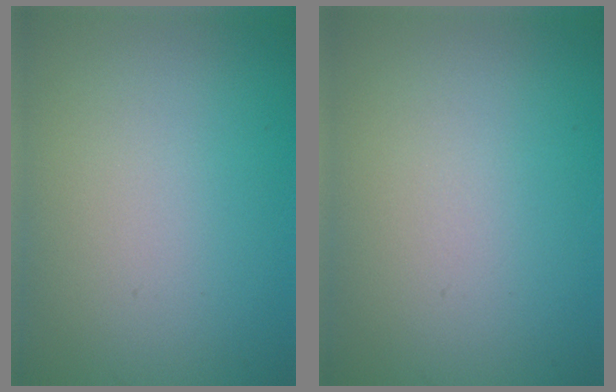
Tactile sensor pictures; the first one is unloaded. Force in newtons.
{"total": 0.0}